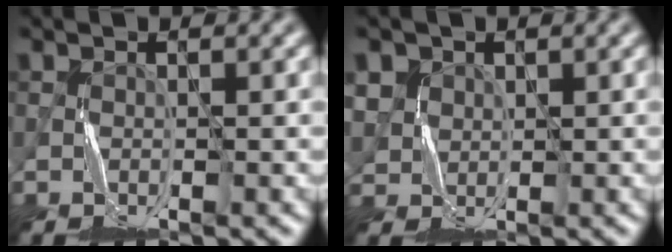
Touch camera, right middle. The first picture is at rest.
{"total": 2.9, "force": [1.3, 2.5, 0.8], "torque": [-0.035, 0.003, 0.032]}